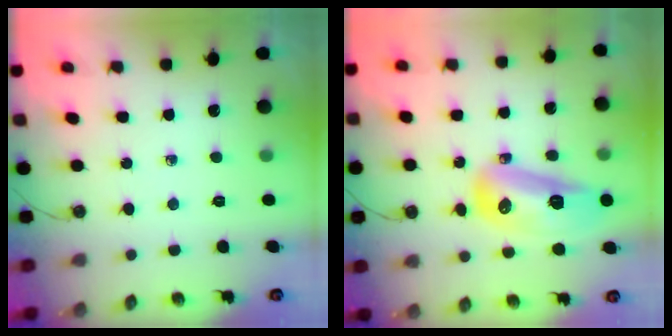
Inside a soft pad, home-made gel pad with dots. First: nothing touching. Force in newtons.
{"total": 15.2, "press": 15.1, "slide": 2.0}